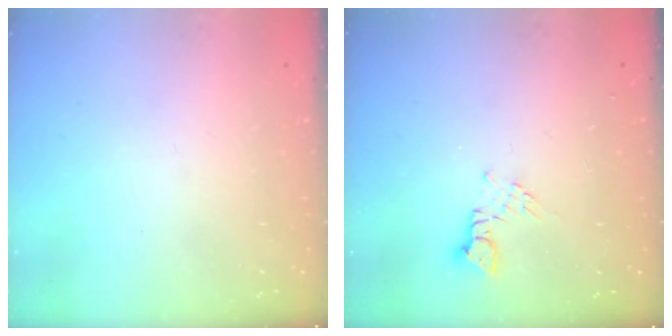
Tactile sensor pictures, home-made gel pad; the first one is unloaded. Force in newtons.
{"total": 2.5, "press": 2.5, "slide": 0.3}